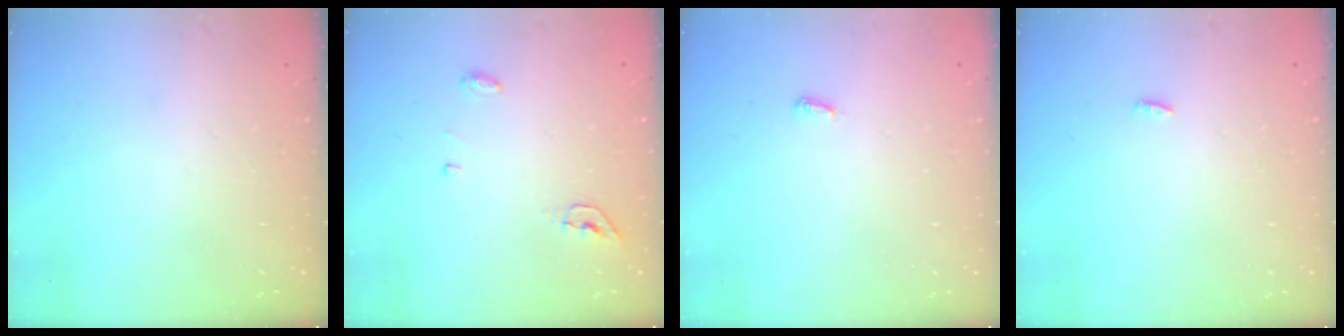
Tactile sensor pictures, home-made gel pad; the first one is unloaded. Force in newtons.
{"total": 4.5, "press": 4.2, "slide": 1.5}
{"total": 2.9, "press": 2.9, "slide": 0.3}
{"total": 6.6, "press": 2.7, "slide": 6.1}